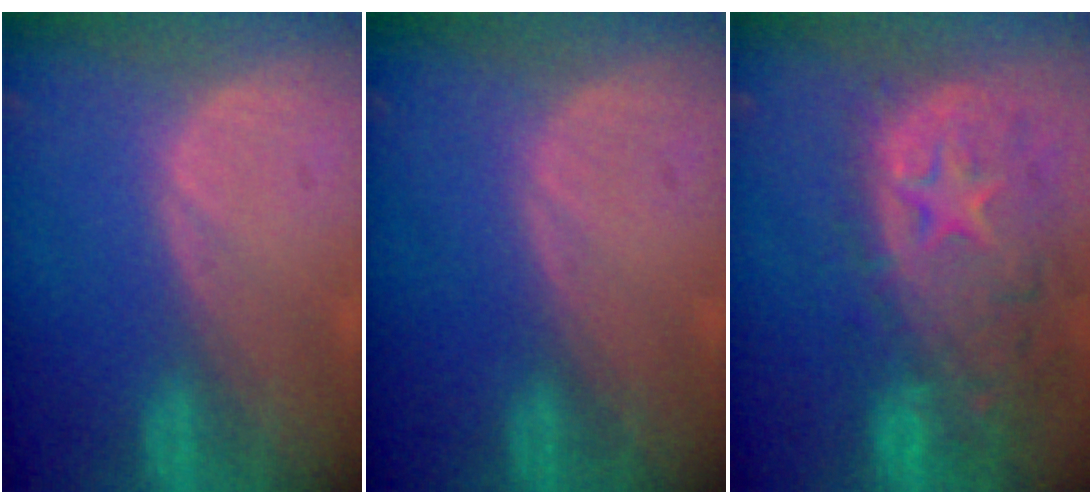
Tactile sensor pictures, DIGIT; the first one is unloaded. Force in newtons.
{"total": 0.0}
{"total": 14.0, "press": 11.3, "slide": 8.2}